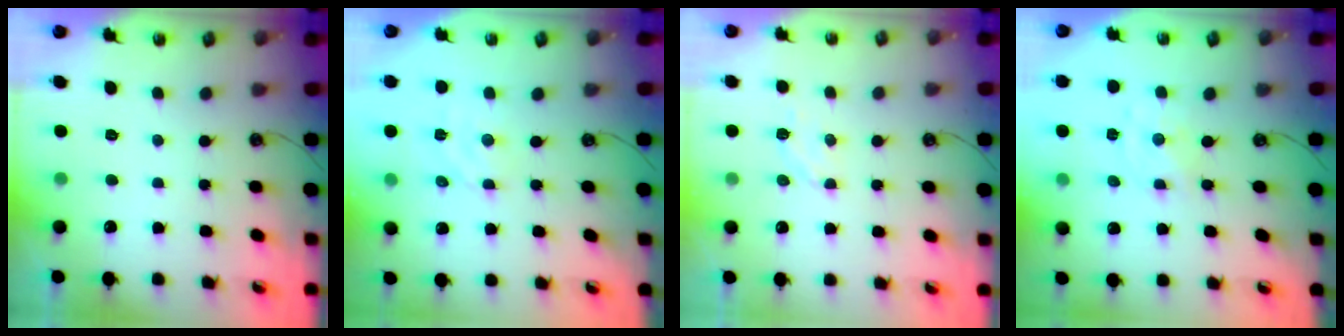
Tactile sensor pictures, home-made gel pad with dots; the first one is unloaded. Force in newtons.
{"total": 3.3, "press": 3.3, "slide": 0.3}
{"total": 5.8, "press": 5.7, "slide": 1.2}
{"total": 1.6, "press": 1.6, "slide": 0.3}